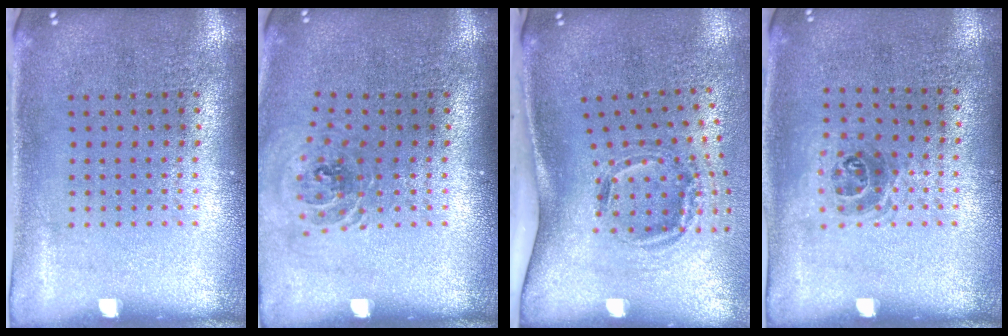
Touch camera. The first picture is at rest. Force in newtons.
{"total": 0.9, "press": 0.9, "slide": 0.1}
{"total": 2.0, "press": 1.2, "slide": 1.5}
{"total": 1.0, "press": 0.7, "slide": 0.6}